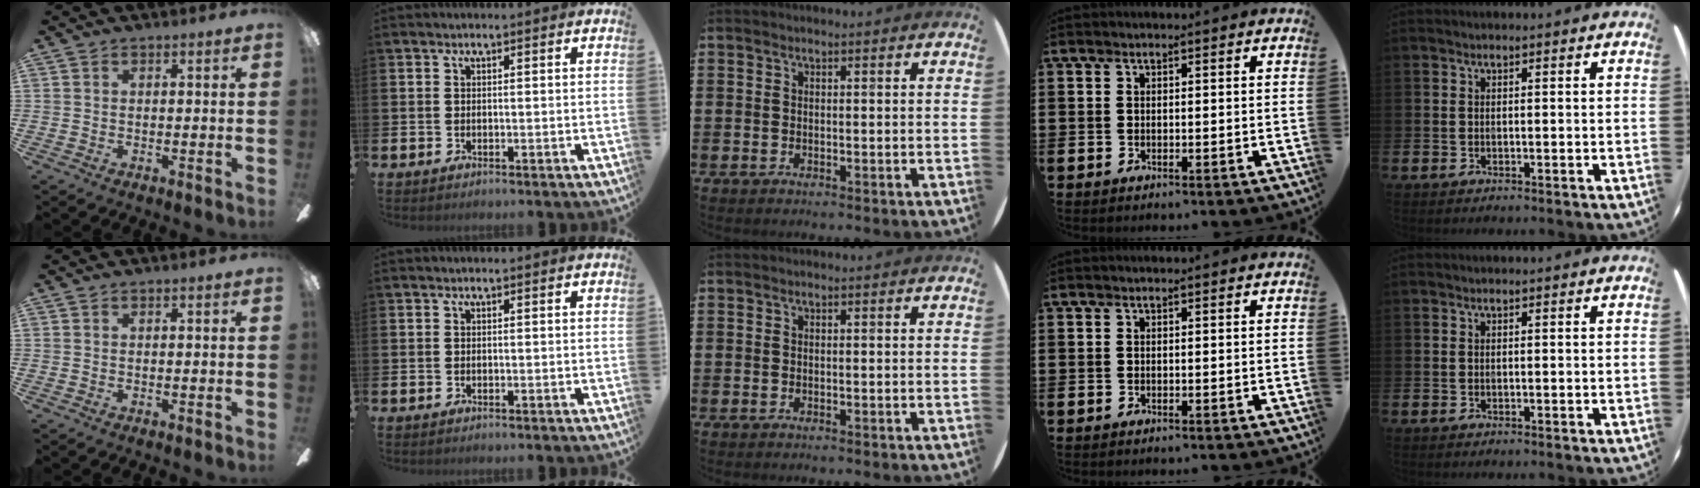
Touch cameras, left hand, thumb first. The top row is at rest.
{}